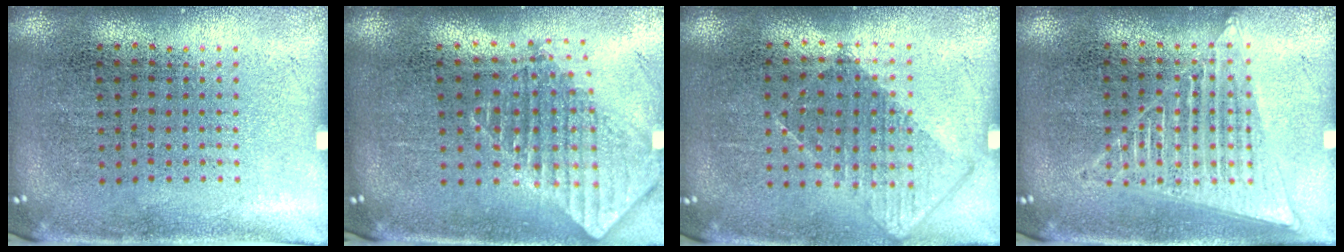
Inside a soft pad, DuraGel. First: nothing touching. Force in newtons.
{"total": 1.9, "press": 1.5, "slide": 1.2}
{"total": 0.8, "press": 0.8, "slide": 0.3}
{"total": 1.3, "press": 1.3, "slide": 0.1}